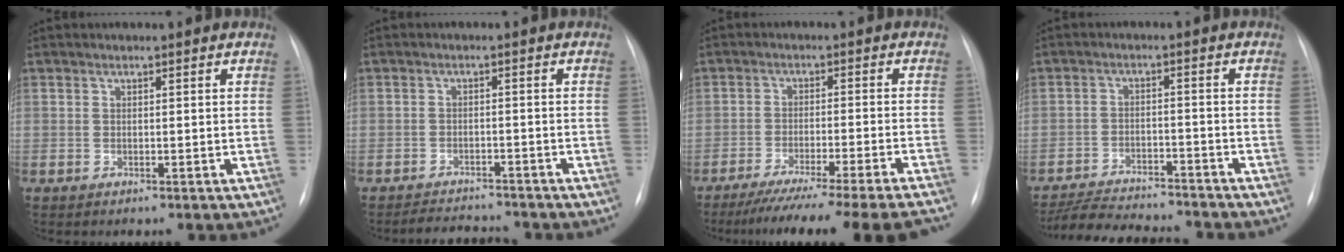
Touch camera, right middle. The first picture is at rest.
{"total": 4.9, "force": [-4.8, 1.0, 0.7], "torque": [-0.014, -0.005, -0.072]}
{"total": 18.0, "force": [-15.8, -2.2, 8.4], "torque": [-0.096, -0.053, -0.229]}
{"total": 12.8, "force": [-12.0, 1.6, 4.1], "torque": [-0.070, -0.004, -0.178]}